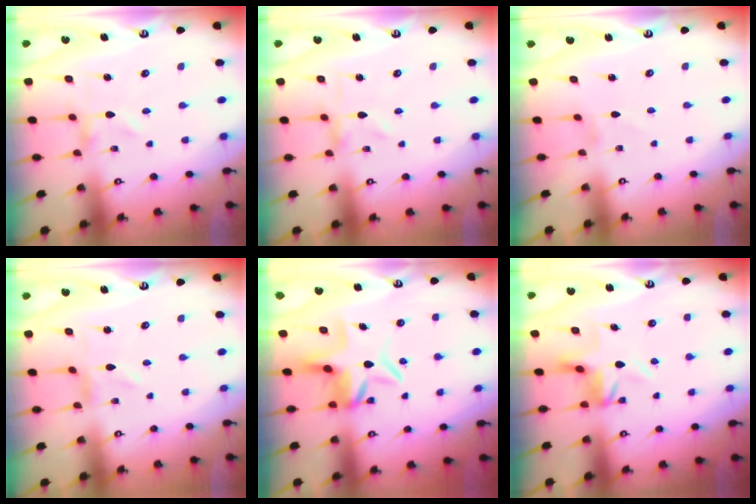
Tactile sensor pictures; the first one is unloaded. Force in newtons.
{"total": 0.9, "press": 0.9, "slide": 0.2}
{"total": 1.3, "press": 1.3, "slide": 0.1}
{"total": 0.6, "press": 0.6, "slide": 0.2}
{"total": 7.4, "press": 7.3, "slide": 0.8}
{"total": 5.1, "press": 5.1, "slide": 0.6}